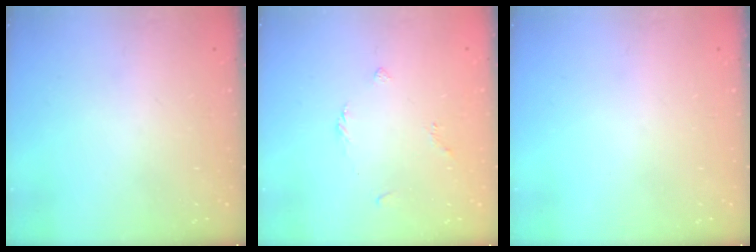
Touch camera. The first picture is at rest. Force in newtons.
{"total": 2.1, "press": 2.0, "slide": 0.6}
{"total": 0.0}